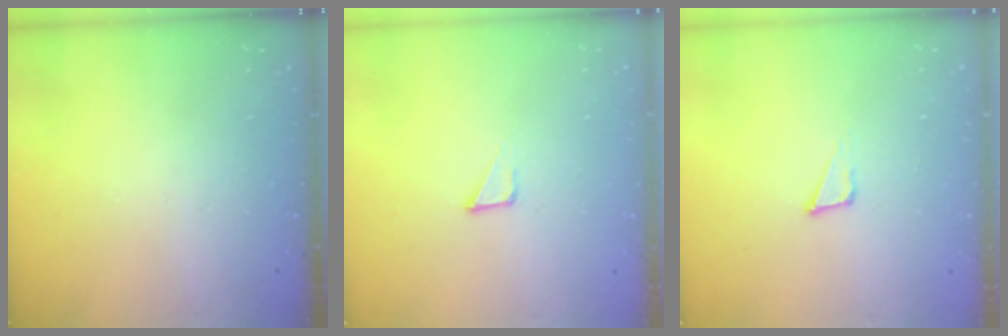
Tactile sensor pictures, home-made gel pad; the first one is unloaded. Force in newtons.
{"total": 2.8, "press": 2.8, "slide": 0.1}
{"total": 3.3, "press": 3.2, "slide": 0.8}